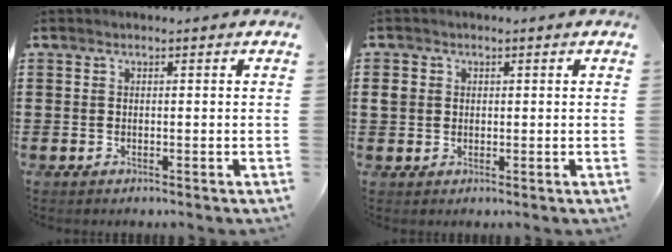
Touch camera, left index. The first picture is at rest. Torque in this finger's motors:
{"motor_torque": [0.07, -0.11, -0.01, 0.02]}